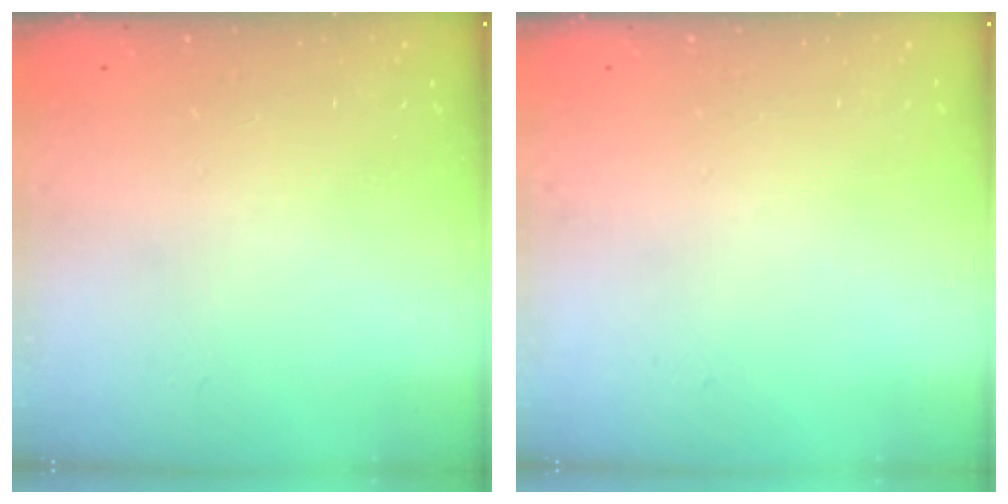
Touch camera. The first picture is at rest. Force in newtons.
{"total": 0.0}